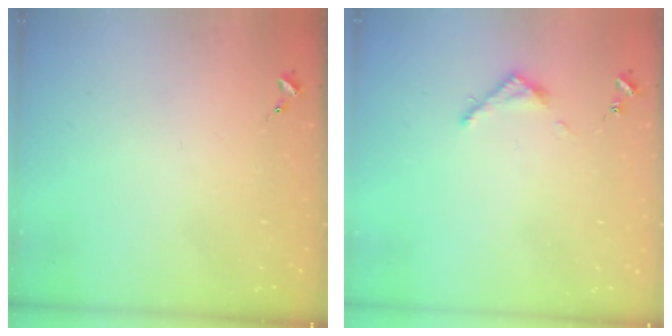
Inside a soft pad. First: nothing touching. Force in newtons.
{"total": 3.5, "press": 3.5, "slide": 0.3}